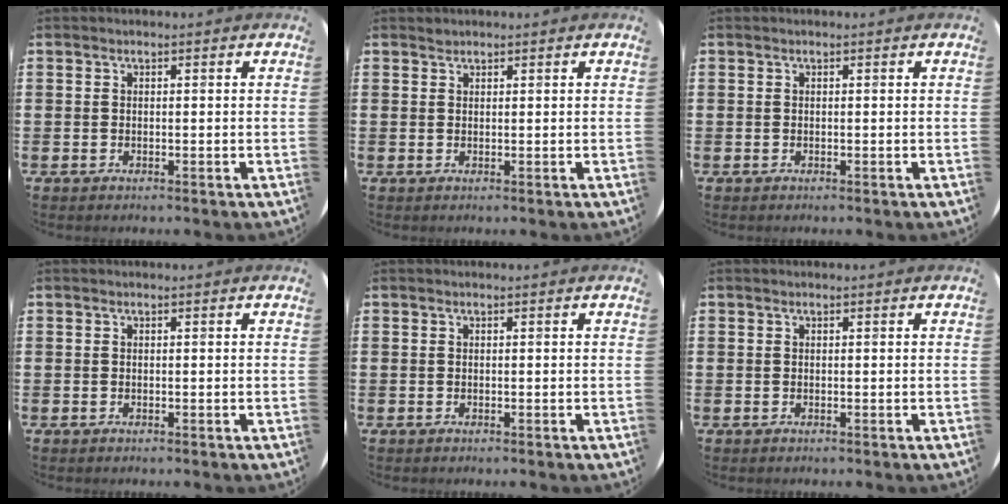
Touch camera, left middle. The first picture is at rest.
{"total": 0.5, "force": [0.5, 0.1, -0.1], "torque": [0.003, 0.004, 0.009]}
{"total": 0.0}
{"total": 0.0}
{"total": 0.0}
{"total": 0.0}